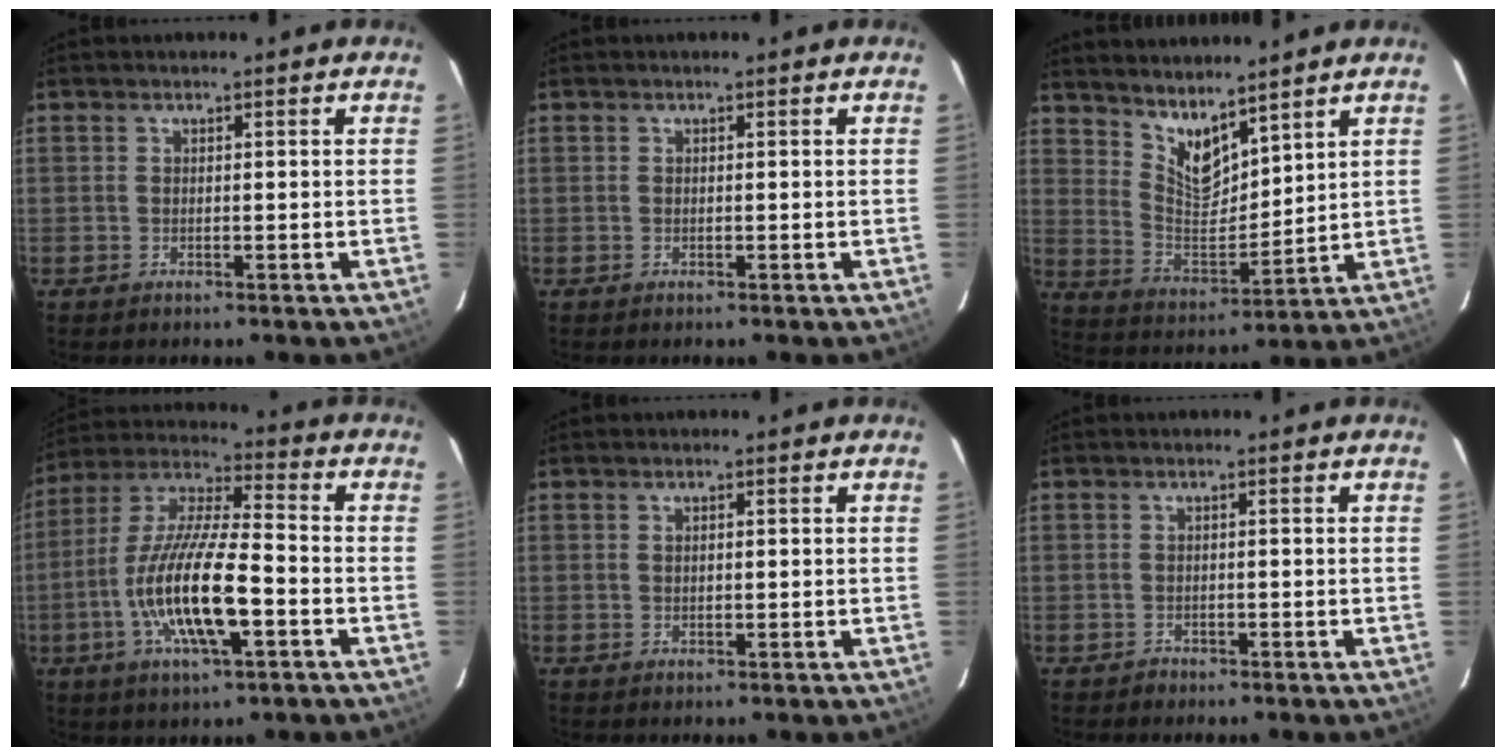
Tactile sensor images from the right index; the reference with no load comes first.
{"total": 0.0}
{"total": 9.6, "force": [7.7, 3.1, 4.8], "torque": [-0.086, -0.008, 0.152]}
{"total": 16.8, "force": [-5.1, 4.0, 15.5], "torque": [-0.309, -0.010, -0.099]}
{"total": 0.9, "force": [0.3, 0.4, 0.7], "torque": [-0.014, 0.002, 0.005]}
{"total": 0.9, "force": [-0.7, 0.6, -0.2], "torque": [0.002, 0.004, -0.010]}